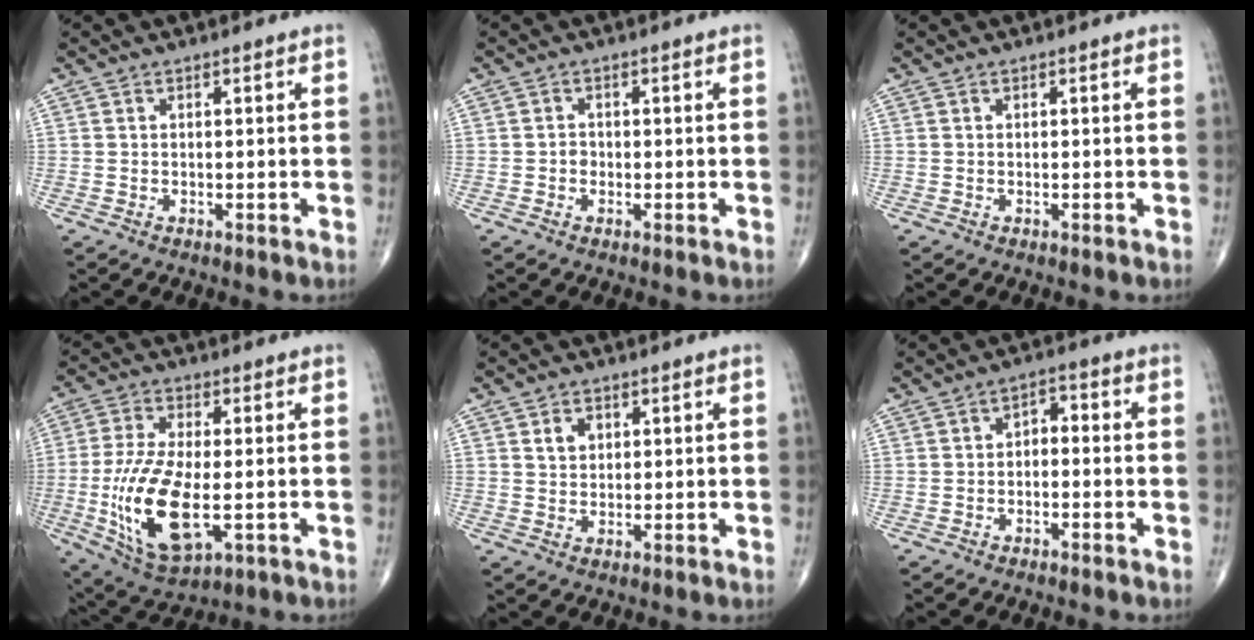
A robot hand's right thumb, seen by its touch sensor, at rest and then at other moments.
{"total": 1.3, "force": [-0.3, 1.1, 0.6], "torque": [-0.002, 0.004, -0.007]}
{"total": 0.0}
{"total": 16.0, "force": [-2.9, 6.9, 14.2], "torque": [-0.284, -0.013, -0.040]}
{"total": 3.2, "force": [1.3, 2.4, 1.7], "torque": [-0.015, -0.006, 0.022]}
{"total": 3.1, "force": [-0.8, 2.0, 2.2], "torque": [-0.020, 0.028, -0.023]}